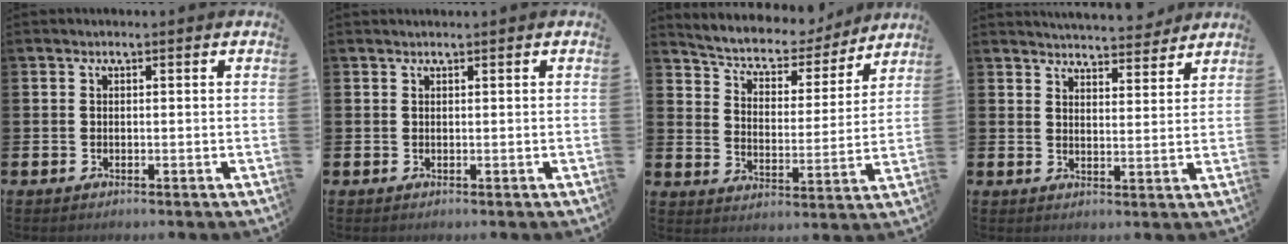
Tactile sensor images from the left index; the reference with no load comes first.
{"total": 0.0}
{"total": 6.1, "force": [5.5, 2.3, 1.2], "torque": [-0.047, -0.047, 0.089]}
{"total": 5.1, "force": [5.1, 0.4, 0.1], "torque": [-0.015, -0.033, 0.093]}